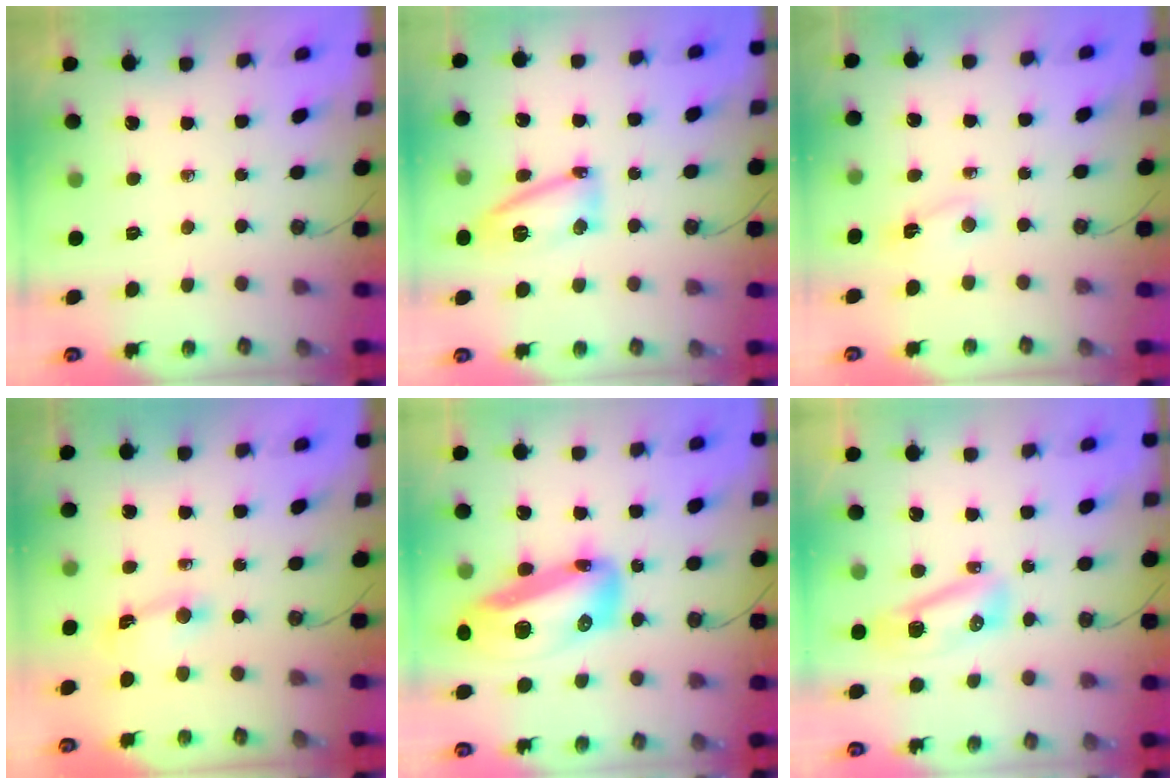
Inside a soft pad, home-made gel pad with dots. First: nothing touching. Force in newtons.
{"total": 11.0, "press": 10.9, "slide": 0.8}
{"total": 3.4, "press": 2.6, "slide": 2.2}
{"total": 2.2, "press": 2.2, "slide": 0.3}
{"total": 22.7, "press": 21.2, "slide": 8.1}
{"total": 8.1, "press": 8.0, "slide": 1.6}